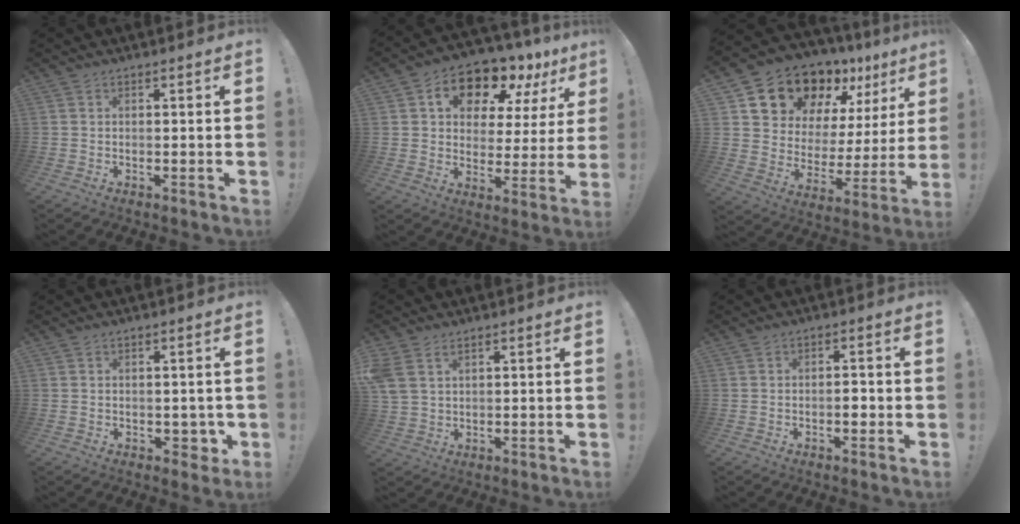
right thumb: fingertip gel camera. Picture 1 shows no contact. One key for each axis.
{"total": 14.4, "fx": 10.2, "fy": 7.4, "fz": 7.0, "tx": -0.112, "ty": -0.075, "tz": 0.178}
{"total": 15.7, "fx": 12.6, "fy": 8.1, "fz": 5.0, "tx": -0.080, "ty": -0.103, "tz": 0.237}
{"total": 3.8, "fx": -0.2, "fy": 3.2, "fz": 2.1, "tx": -0.015, "ty": 0.005, "tz": 0.001}
{"total": 5.4, "fx": 2.9, "fy": 3.4, "fz": 3.0, "tx": -0.060, "ty": -0.008, "tz": 0.058}
{"total": 2.6, "fx": -1.0, "fy": 1.3, "fz": 2.0, "tx": -0.021, "ty": 0.000, "tz": -0.020}